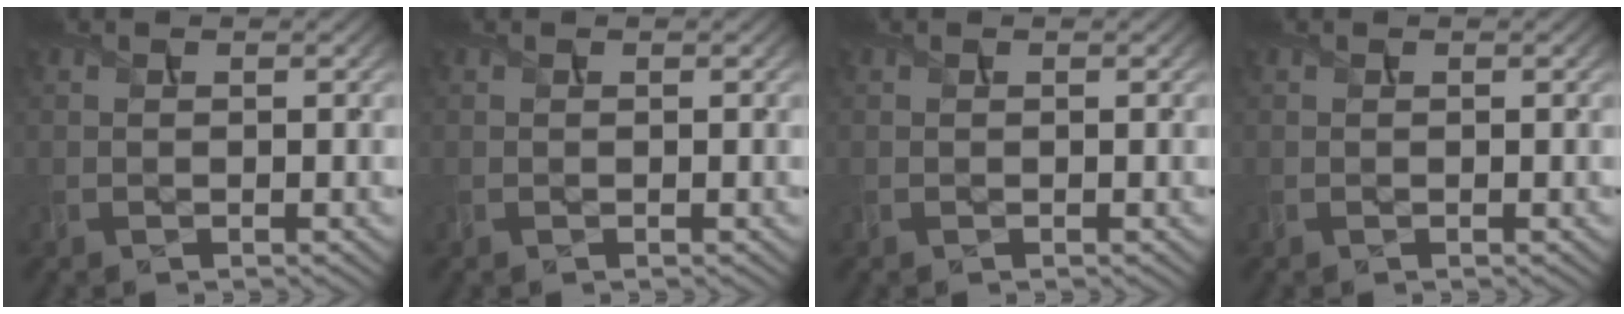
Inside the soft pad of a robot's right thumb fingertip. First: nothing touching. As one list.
[{"total": 0.0}, {"total": 0.0}, {"total": 0.0}]